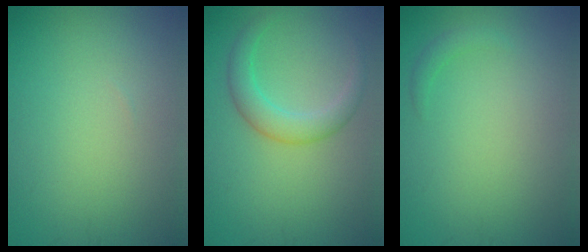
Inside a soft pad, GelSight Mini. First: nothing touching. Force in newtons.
{"total": 3.0, "press": 3.0, "slide": 0.1}
{"total": 0.9, "press": 0.9, "slide": 0.0}